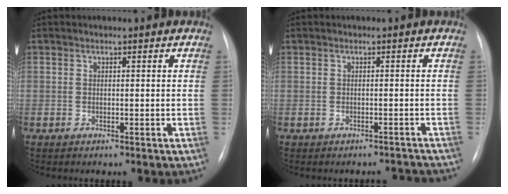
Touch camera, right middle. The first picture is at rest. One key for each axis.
{"total": 1.5, "fx": -1.5, "fy": 0.5, "fz": -0.1, "tx": 0.006, "ty": 0.003, "tz": -0.011}